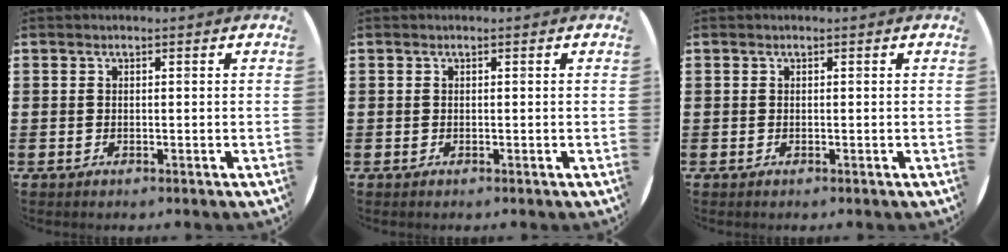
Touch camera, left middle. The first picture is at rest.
{"total": 0.0}
{"total": 0.0}